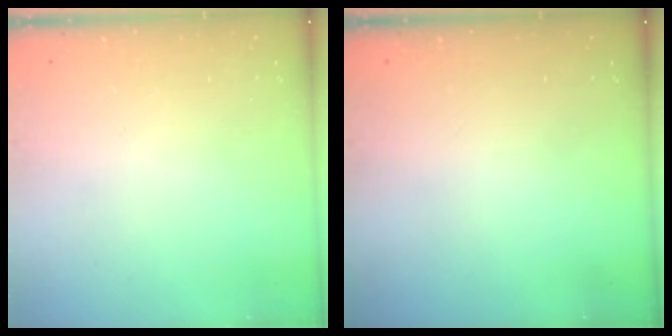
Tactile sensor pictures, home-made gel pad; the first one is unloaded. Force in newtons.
{"total": 0.0}